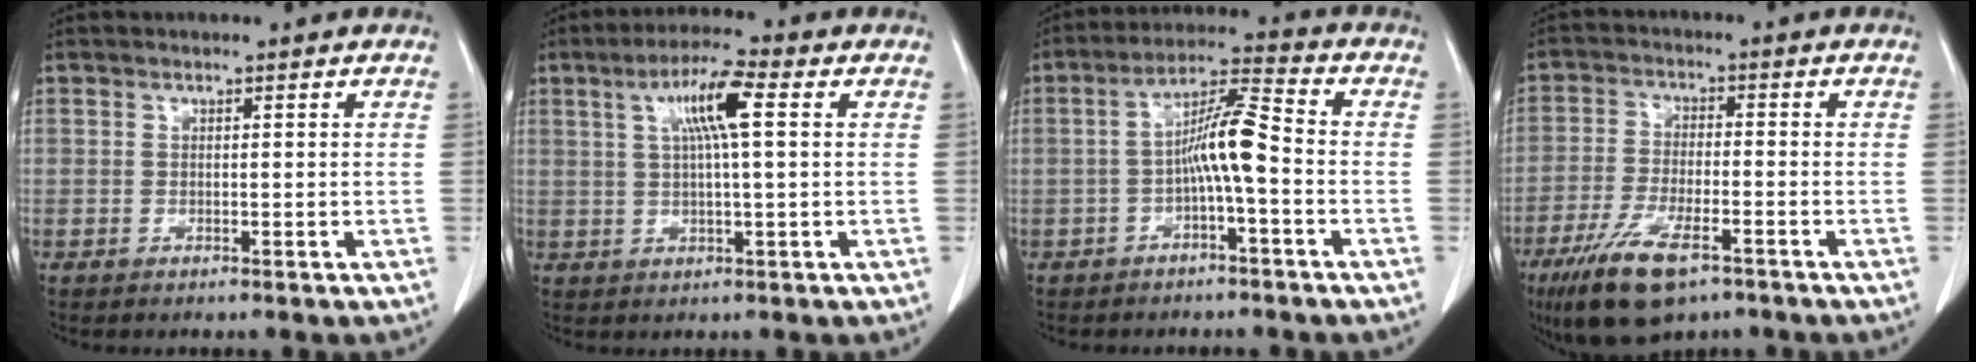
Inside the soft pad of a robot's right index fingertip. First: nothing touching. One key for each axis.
{"total": 7.4, "fx": 2.2, "fy": 0.7, "fz": 7.1, "tx": -0.130, "ty": 0.013, "tz": 0.038}
{"total": 7.7, "fx": -1.8, "fy": 0.6, "fz": 7.5, "tx": -0.138, "ty": 0.023, "tz": -0.035}
{"total": 11.2, "fx": -7.0, "fy": 3.5, "fz": 8.0, "tx": -0.154, "ty": -0.020, "tz": -0.119}